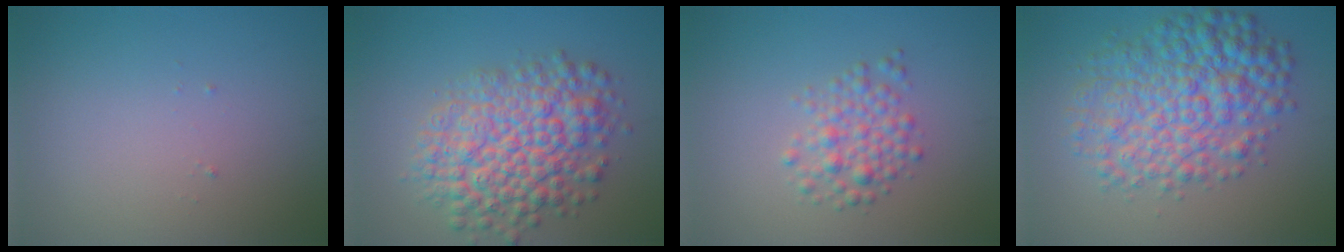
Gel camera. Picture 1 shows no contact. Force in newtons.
{"total": 8.0, "press": 8.0, "slide": 0.2}
{"total": 2.8, "press": 2.8, "slide": 0.1}
{"total": 7.9, "press": 7.9, "slide": 0.1}